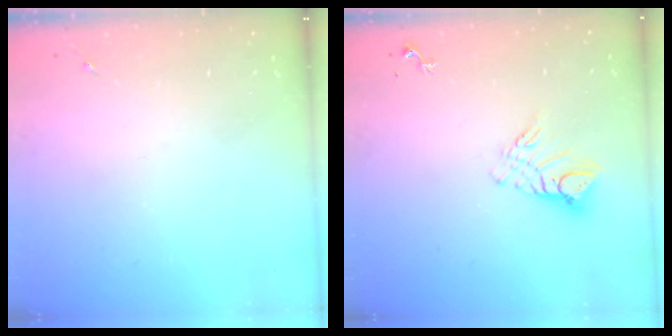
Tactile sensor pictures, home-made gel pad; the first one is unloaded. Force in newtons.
{"total": 10.2, "press": 10.1, "slide": 0.8}